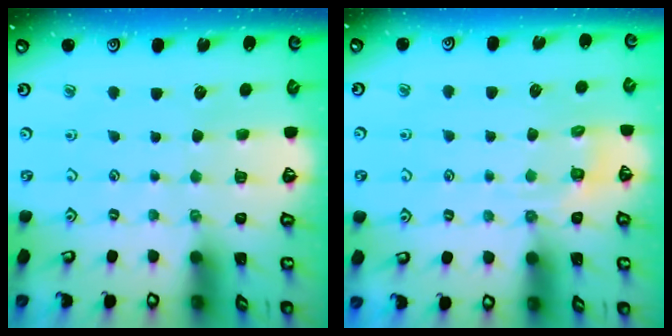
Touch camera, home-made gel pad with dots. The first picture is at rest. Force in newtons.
{"total": 4.0, "press": 3.6, "slide": 1.7}